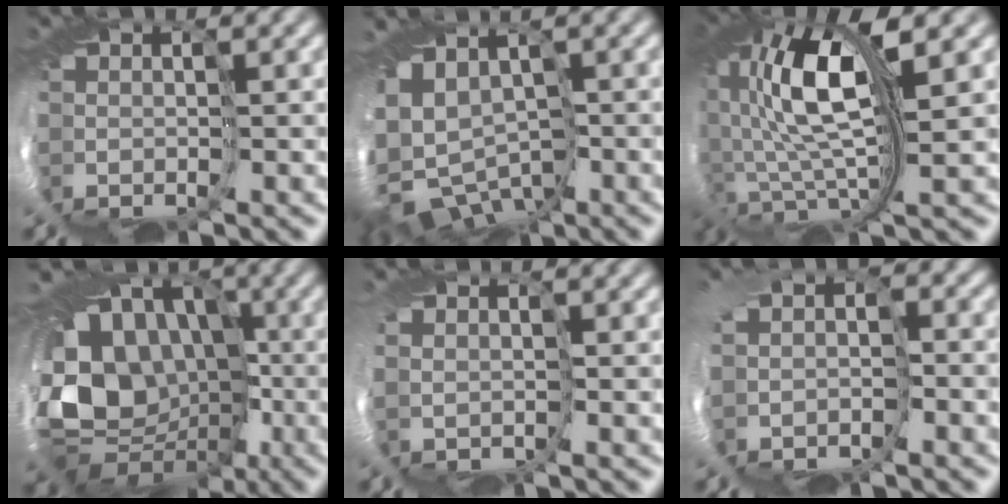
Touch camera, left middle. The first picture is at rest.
{"total": 7.3, "force": [-5.0, 4.5, 2.9], "torque": [-0.066, -0.020, -0.075]}
{"total": 11.1, "force": [2.4, 4.3, 10.0], "torque": [-0.213, -0.001, 0.036]}
{"total": 11.2, "force": [-0.2, 9.9, 5.2], "torque": [-0.102, -0.012, -0.005]}
{"total": 1.0, "force": [0.5, 0.8, 0.0], "torque": [-0.004, 0.003, 0.016]}
{"total": 3.8, "force": [-0.8, 2.8, 2.4], "torque": [-0.048, -0.014, -0.010]}